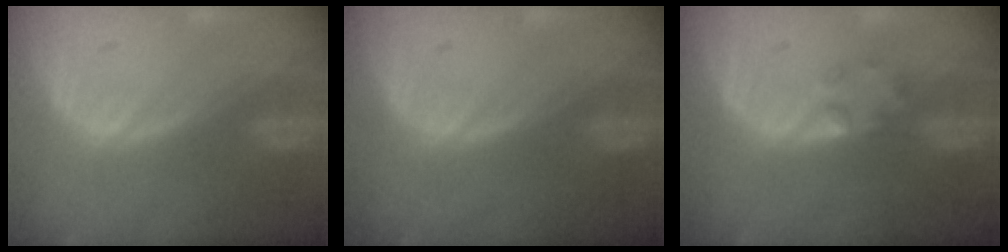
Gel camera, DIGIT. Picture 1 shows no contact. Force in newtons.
{"total": 0.0}
{"total": 1.7, "press": 1.7, "slide": 0.2}